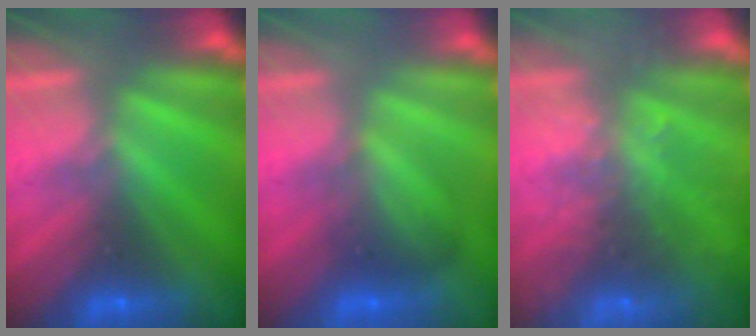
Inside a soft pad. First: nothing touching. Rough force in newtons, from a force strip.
{"total": 1.8}
{"total": 6.4}